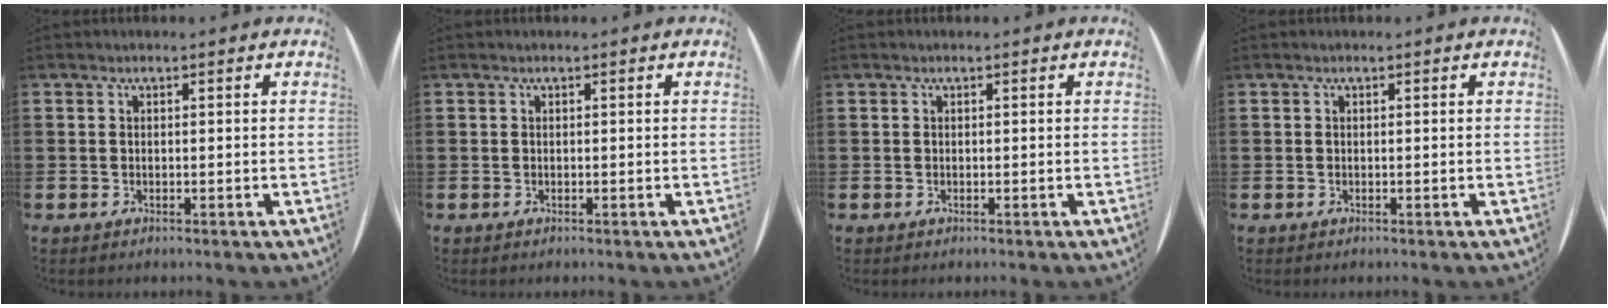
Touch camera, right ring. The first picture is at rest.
{"total": 0.0}
{"total": 0.0}
{"total": 0.0}